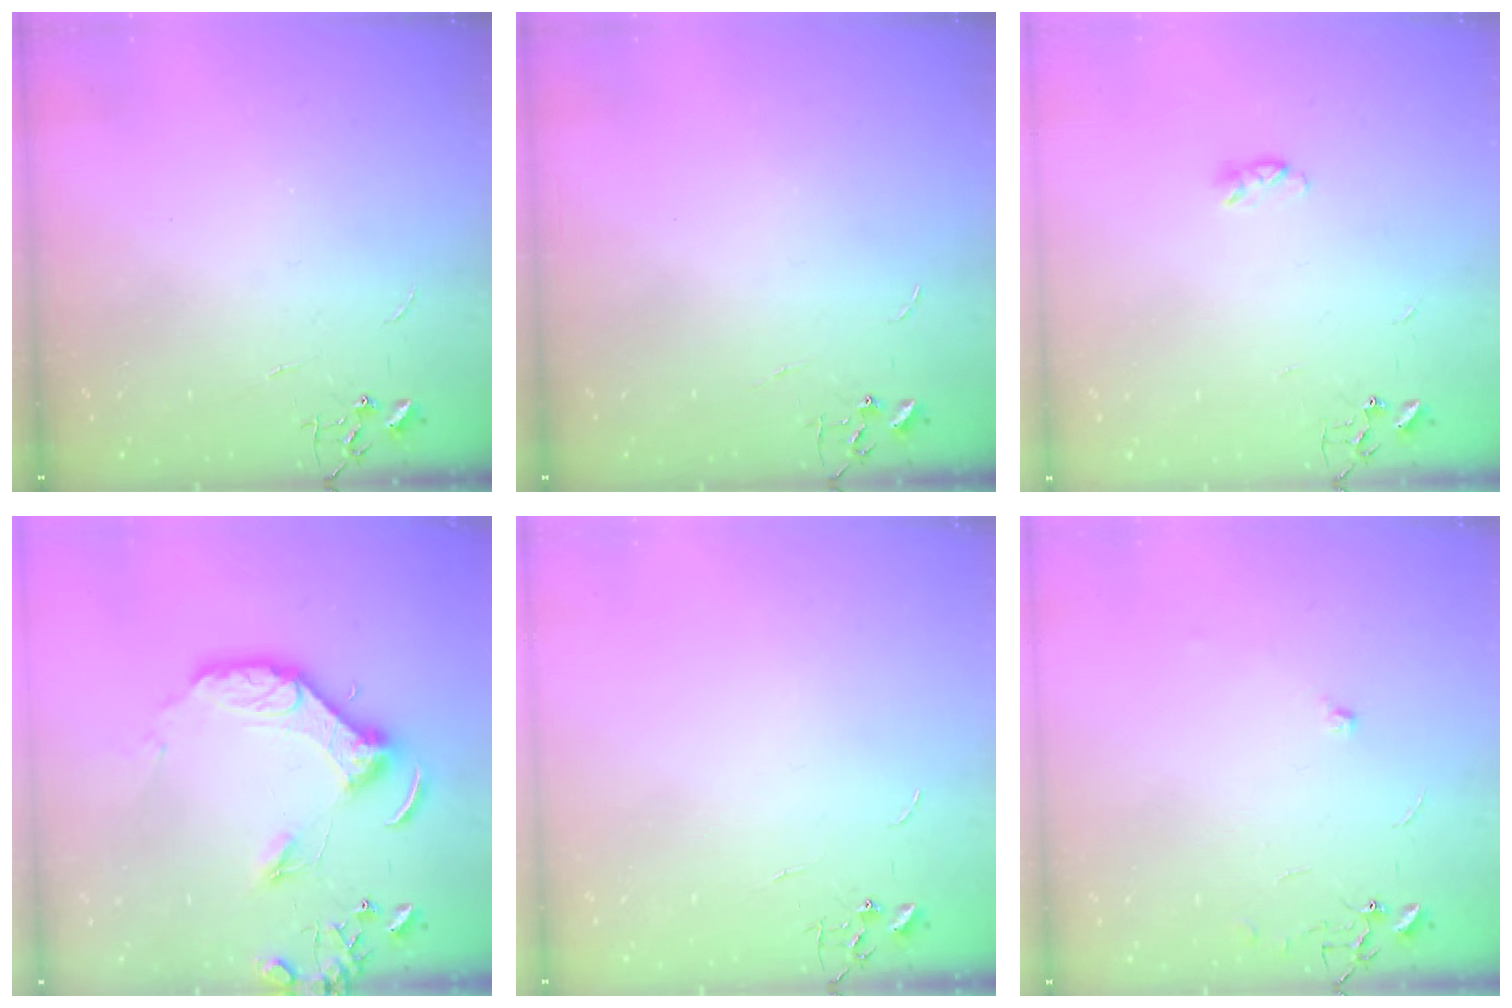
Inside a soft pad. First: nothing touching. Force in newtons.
{"total": 0.0}
{"total": 3.6, "press": 3.5, "slide": 0.5}
{"total": 13.0, "press": 12.8, "slide": 1.9}
{"total": 0.0}
{"total": 6.6, "press": 6.5, "slide": 1.1}